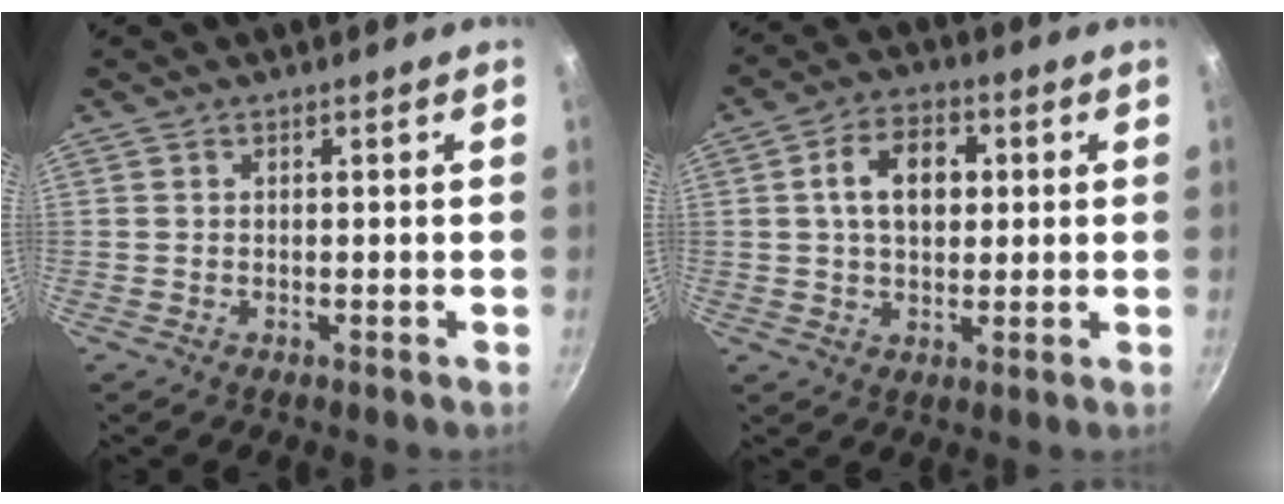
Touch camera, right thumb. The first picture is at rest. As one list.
[{"total": 9.5, "force": [1.7, 6.4, 6.8], "torque": [-0.092, 0.011, 0.019]}]